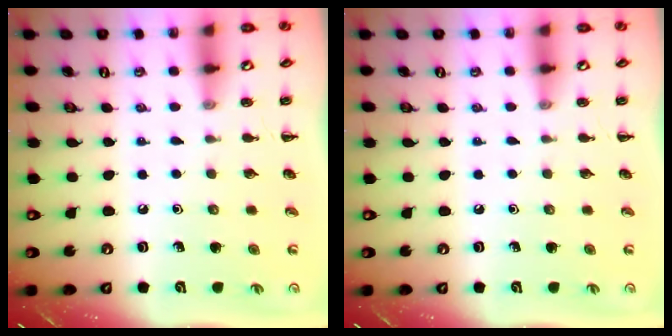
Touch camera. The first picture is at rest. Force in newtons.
{"total": 0.0}